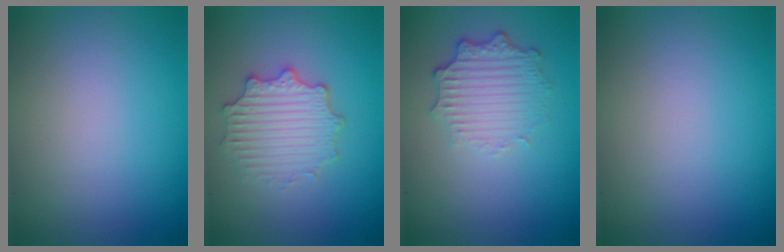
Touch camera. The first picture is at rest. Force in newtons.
{"total": 3.5, "press": 3.2, "slide": 1.5}
{"total": 3.4, "press": 2.7, "slide": 2.1}
{"total": 0.0}